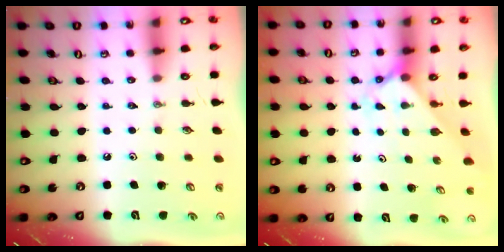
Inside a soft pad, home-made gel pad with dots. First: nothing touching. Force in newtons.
{"total": 2.1, "press": 2.1, "slide": 0.2}